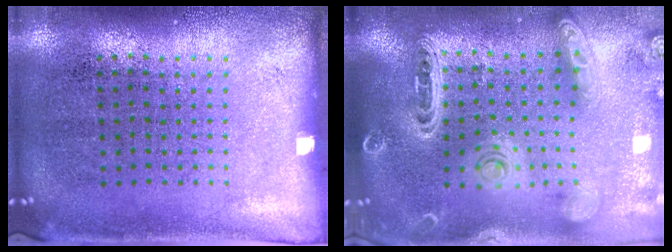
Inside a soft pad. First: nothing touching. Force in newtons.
{"total": 2.2, "press": 2.1, "slide": 0.7}